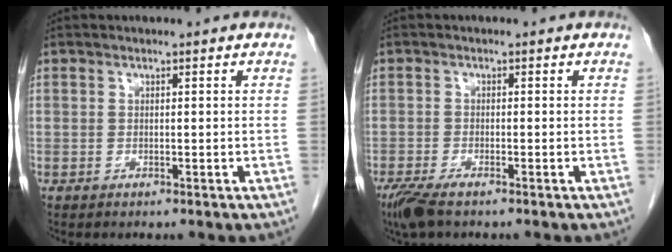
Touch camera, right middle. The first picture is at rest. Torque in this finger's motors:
{"motor_torque": [0.07, 0.05, 0.09, 0.01]}